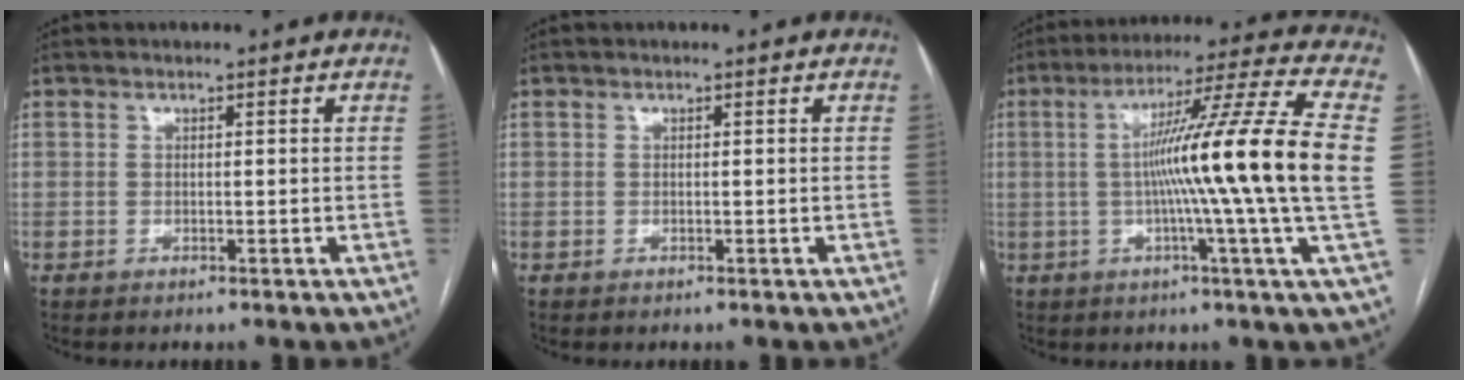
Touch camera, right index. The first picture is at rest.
{"total": 0.0}
{"total": 18.9, "force": [0.0, -3.0, 18.6], "torque": [-0.286, -0.007, -0.020]}